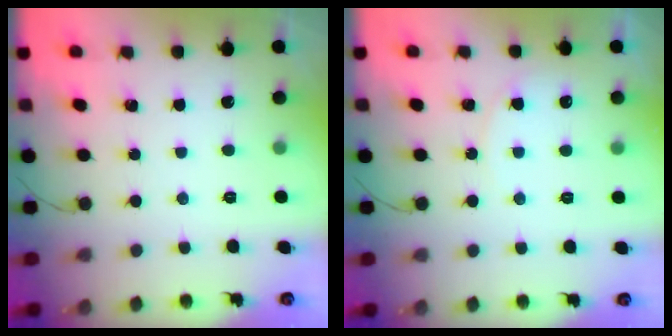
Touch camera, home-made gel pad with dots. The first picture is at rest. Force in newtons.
{"total": 3.4, "press": 3.4, "slide": 0.2}